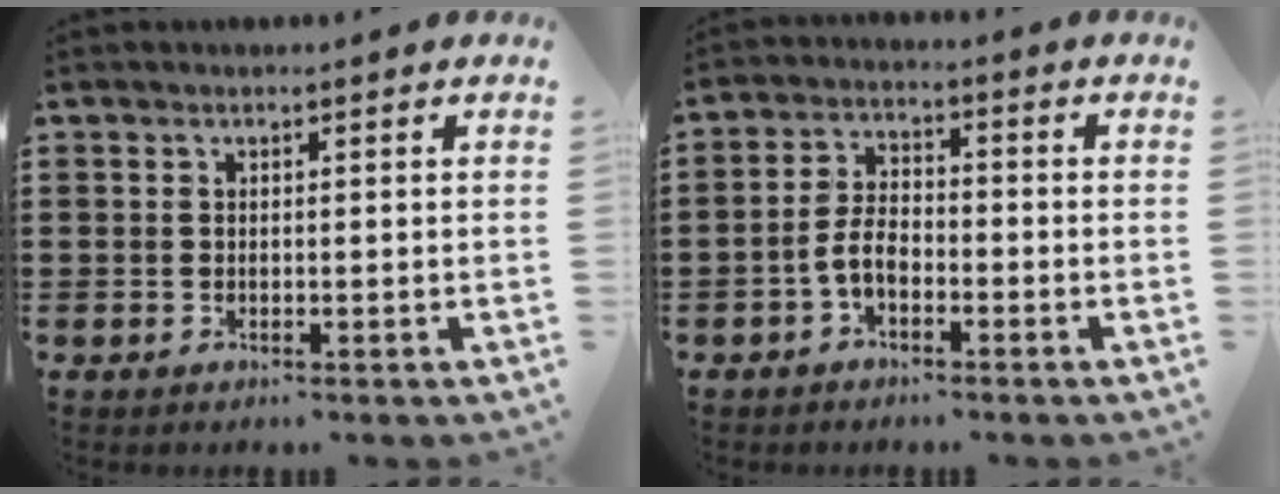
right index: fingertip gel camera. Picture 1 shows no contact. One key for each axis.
{"total": 4.6, "fx": -2.1, "fy": 2.3, "fz": 3.3, "tx": -0.079, "ty": 0.002, "tz": -0.046}